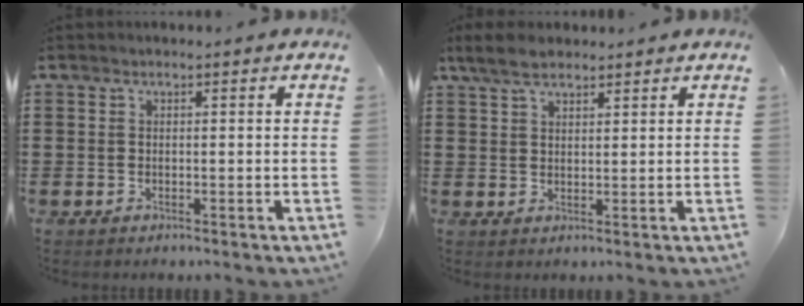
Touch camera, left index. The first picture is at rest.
{"total": 4.7, "force": [3.5, 1.7, 2.7], "torque": [-0.060, 0.005, 0.065]}